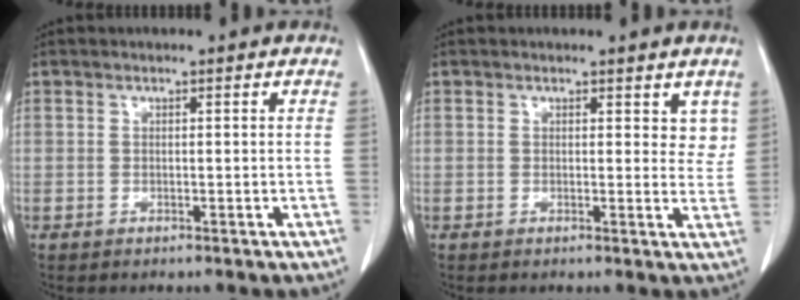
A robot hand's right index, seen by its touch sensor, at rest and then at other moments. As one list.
[{"total": 3.2, "force": [2.1, 1.8, 1.6], "torque": [-0.001, -0.007, 0.021]}]